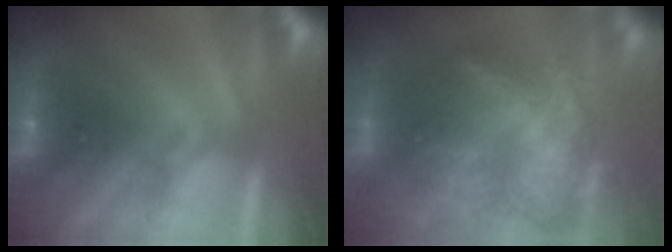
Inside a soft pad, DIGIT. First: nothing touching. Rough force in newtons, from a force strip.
{"total": 8.7}